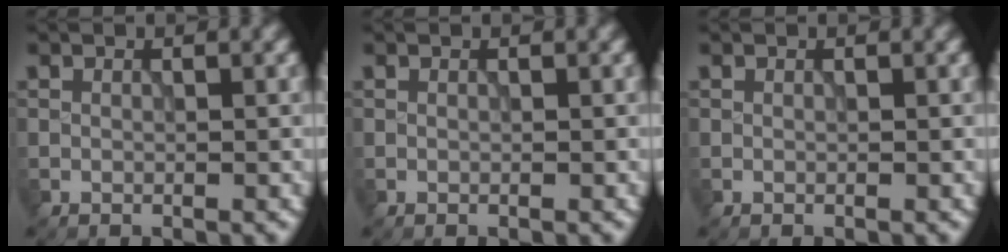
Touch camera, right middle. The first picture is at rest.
{"total": 0.0}
{"total": 0.0}